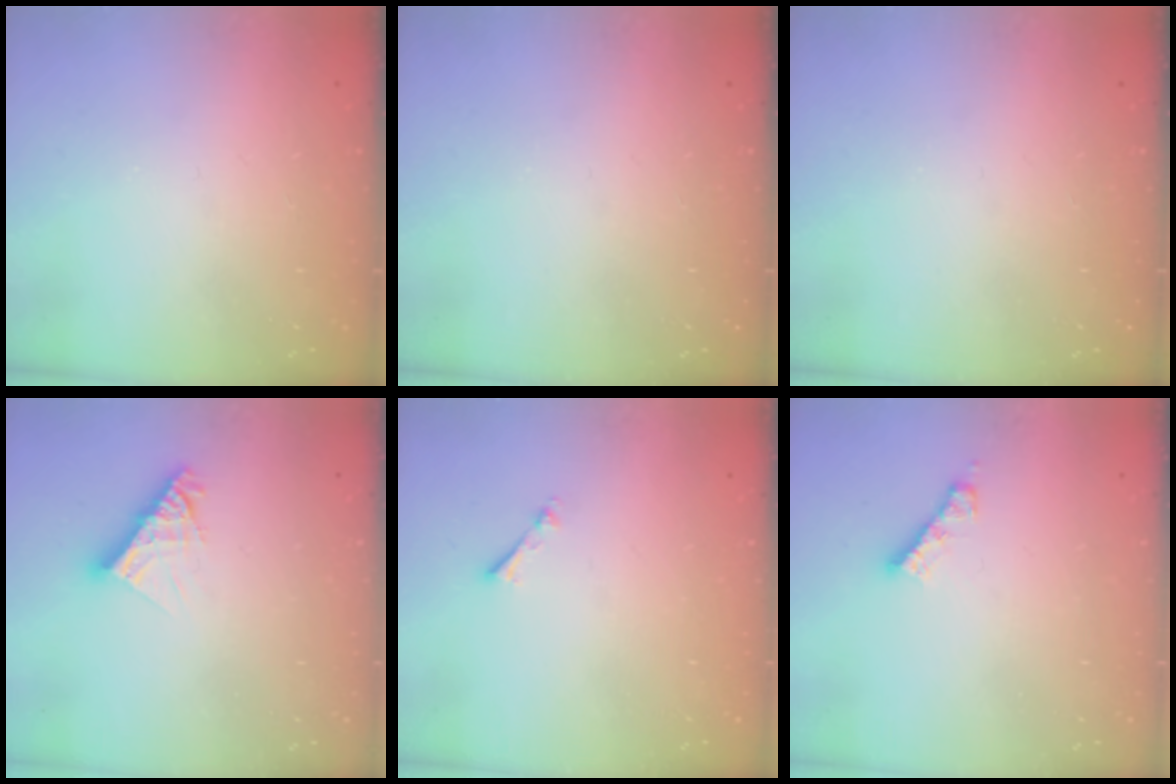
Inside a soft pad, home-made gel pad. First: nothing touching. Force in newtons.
{"total": 0.0}
{"total": 0.0}
{"total": 8.4, "press": 8.4, "slide": 0.7}
{"total": 0.6, "press": 0.6, "slide": 0.2}
{"total": 4.0, "press": 4.0, "slide": 0.2}